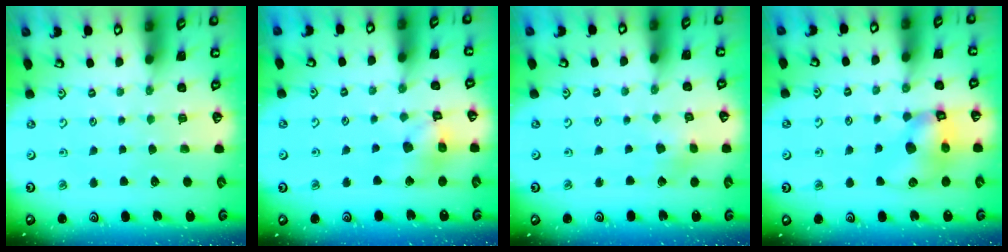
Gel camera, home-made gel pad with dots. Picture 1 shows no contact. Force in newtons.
{"total": 12.5, "press": 12.4, "slide": 1.7}
{"total": 2.6, "press": 2.5, "slide": 0.4}
{"total": 10.8, "press": 10.7, "slide": 1.5}